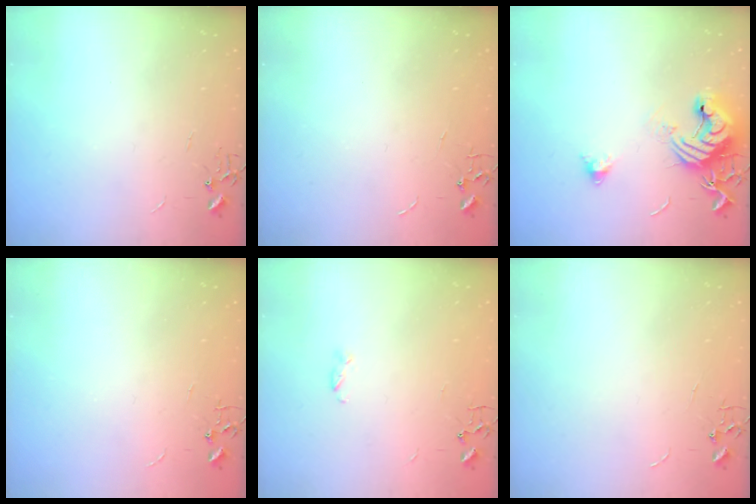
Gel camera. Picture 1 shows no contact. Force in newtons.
{"total": 0.0}
{"total": 13.7, "press": 13.6, "slide": 1.7}
{"total": 0.0}
{"total": 2.9, "press": 2.9, "slide": 0.3}
{"total": 0.0}